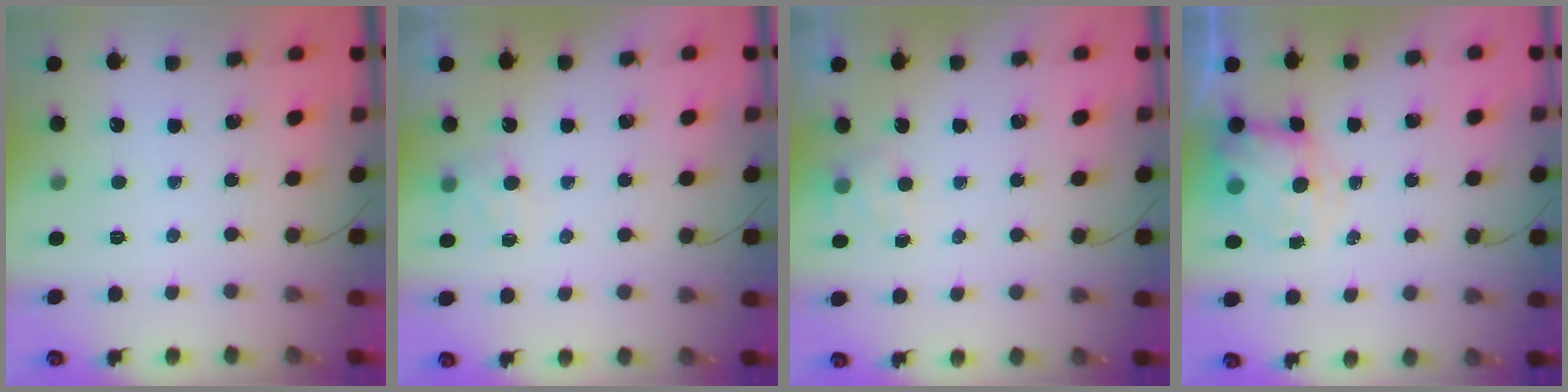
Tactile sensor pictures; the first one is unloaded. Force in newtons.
{"total": 6.3, "press": 6.1, "slide": 1.6}
{"total": 3.6, "press": 3.4, "slide": 1.1}
{"total": 7.2, "press": 7.2, "slide": 0.7}